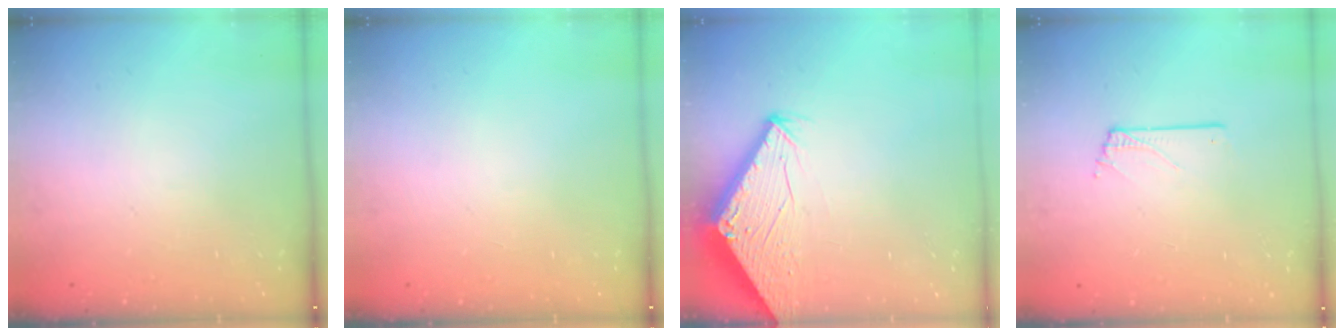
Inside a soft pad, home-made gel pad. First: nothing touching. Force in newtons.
{"total": 0.0}
{"total": 2.8, "press": 2.8, "slide": 0.1}
{"total": 0.6, "press": 0.6, "slide": 0.1}